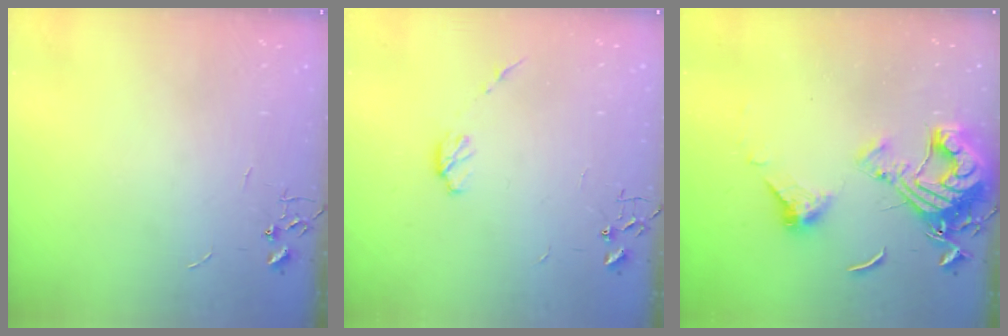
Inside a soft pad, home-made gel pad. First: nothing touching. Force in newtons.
{"total": 5.8, "press": 5.8, "slide": 0.5}
{"total": 16.3, "press": 16.2, "slide": 1.7}